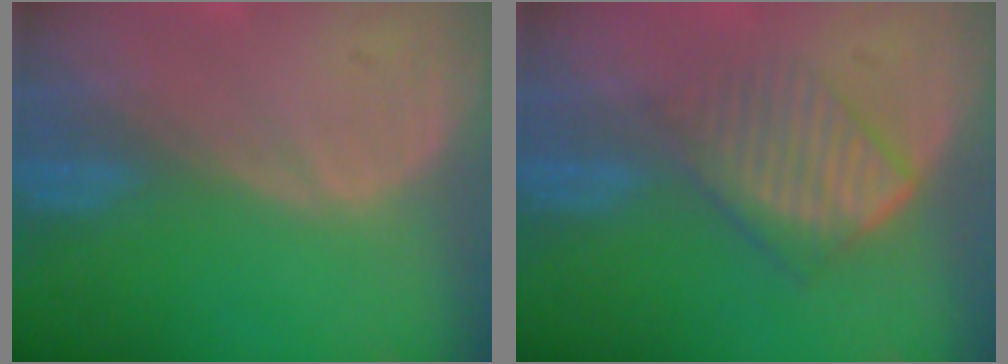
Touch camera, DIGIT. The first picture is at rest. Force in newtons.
{"total": 6.5, "press": 5.9, "slide": 2.8}